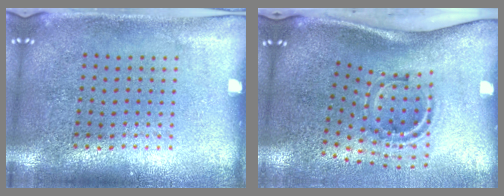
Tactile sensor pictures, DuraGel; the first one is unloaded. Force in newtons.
{"total": 2.0, "press": 1.1, "slide": 1.6}